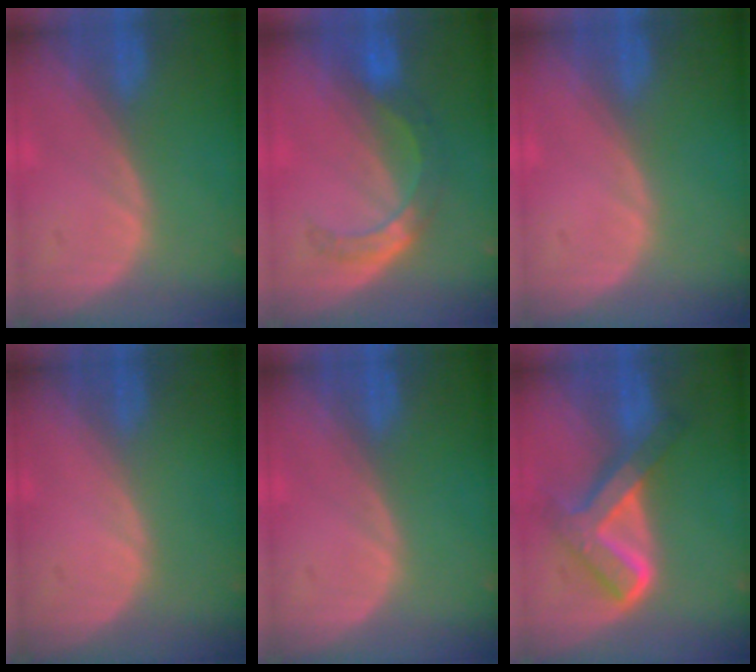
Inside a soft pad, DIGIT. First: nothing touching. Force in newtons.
{"total": 5.6, "press": 5.4, "slide": 1.6}
{"total": 0.0}
{"total": 0.0}
{"total": 0.0}
{"total": 8.1, "press": 8.1, "slide": 0.8}